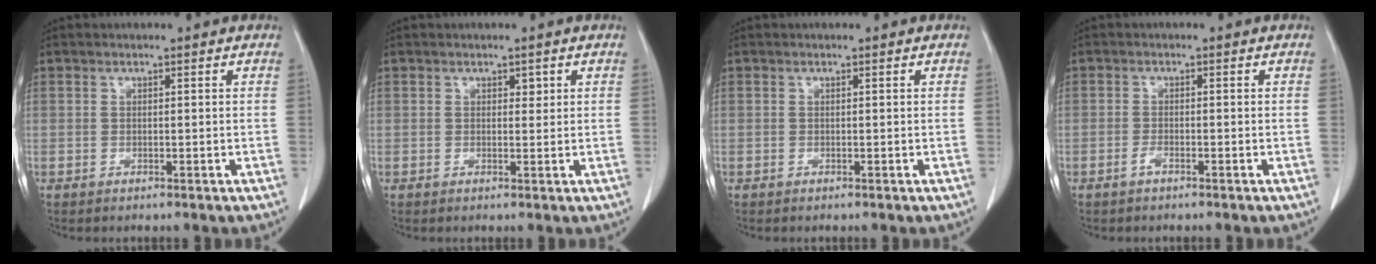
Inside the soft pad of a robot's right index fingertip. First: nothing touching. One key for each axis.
{"total": 1.0, "fx": 0.5, "fy": 0.6, "fz": 0.6, "tx": -0.004, "ty": -0.002, "tz": 0.006}
{"total": 0.0}
{"total": 1.1, "fx": -0.8, "fy": 0.2, "fz": 0.8, "tx": -0.018, "ty": -0.001, "tz": -0.014}